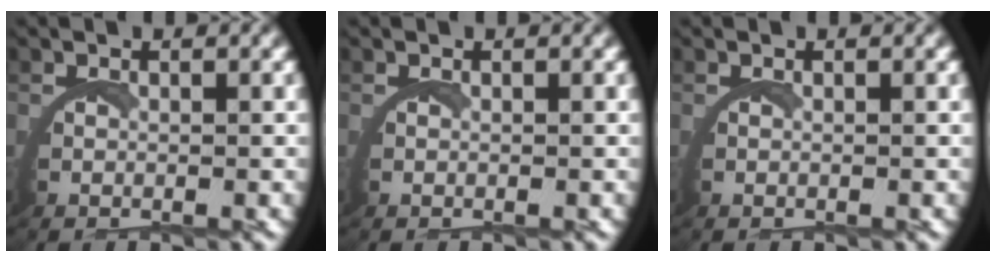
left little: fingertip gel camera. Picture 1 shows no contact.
{"total": 0.0}
{"total": 0.0}